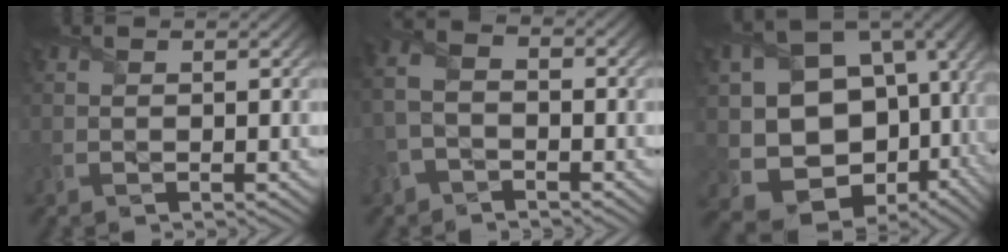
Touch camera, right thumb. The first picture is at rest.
{"total": 5.3, "force": [-1.4, 3.3, 3.9], "torque": [-0.100, 0.005, -0.041]}
{"total": 16.8, "force": [0.2, 13.1, 10.5], "torque": [-0.198, -0.051, 0.060]}